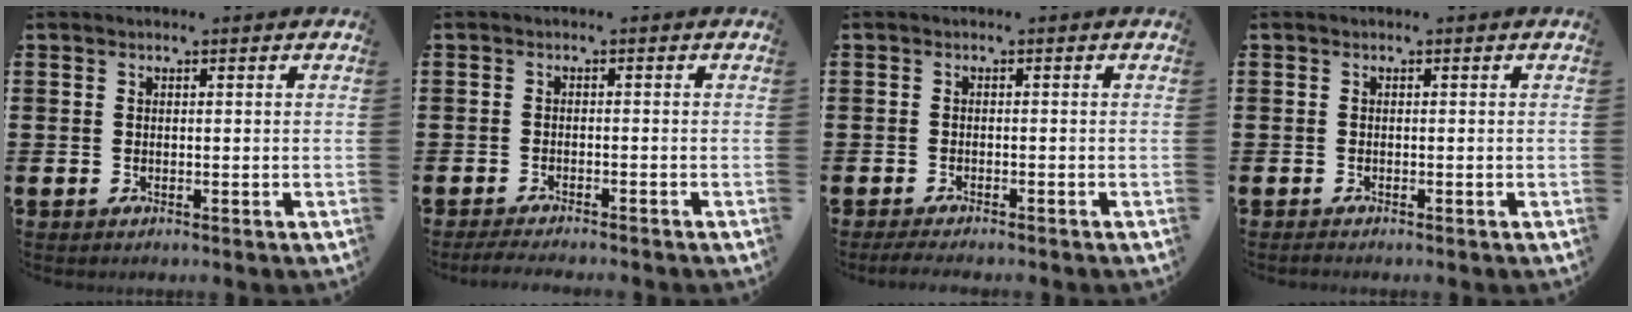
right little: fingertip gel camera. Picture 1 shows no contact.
{"total": 1.5, "force": [-1.4, 0.0, 0.5], "torque": [-0.009, 0.002, -0.029]}
{"total": 1.2, "force": [-1.1, 0.1, 0.6], "torque": [-0.011, -0.001, -0.021]}
{"total": 0.0}